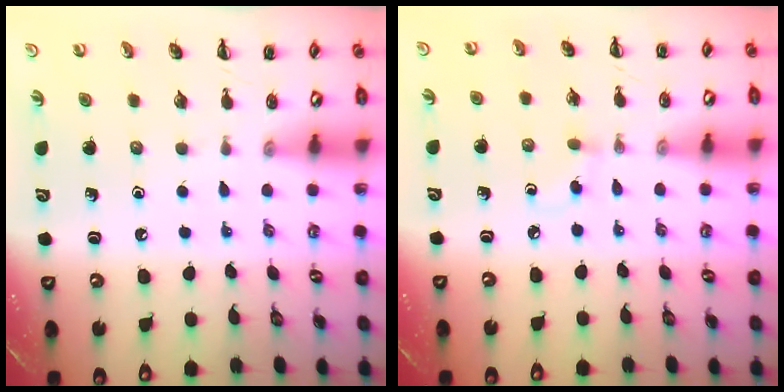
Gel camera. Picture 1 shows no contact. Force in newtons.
{"total": 2.6, "press": 2.4, "slide": 1.2}